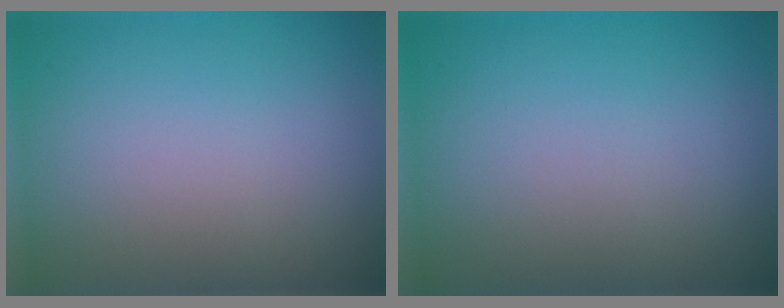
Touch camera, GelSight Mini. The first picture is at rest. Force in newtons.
{"total": 0.0}